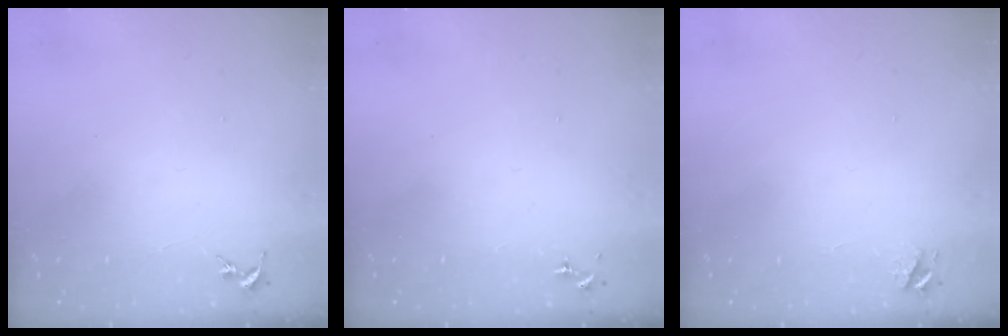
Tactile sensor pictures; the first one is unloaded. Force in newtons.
{"total": 0.0}
{"total": 3.9, "press": 3.9, "slide": 0.4}